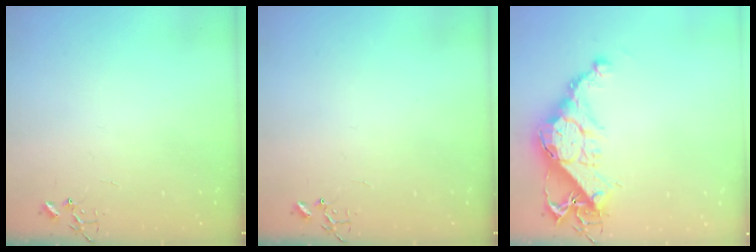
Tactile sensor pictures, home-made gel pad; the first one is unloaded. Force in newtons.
{"total": 0.0}
{"total": 15.7, "press": 15.7, "slide": 1.1}